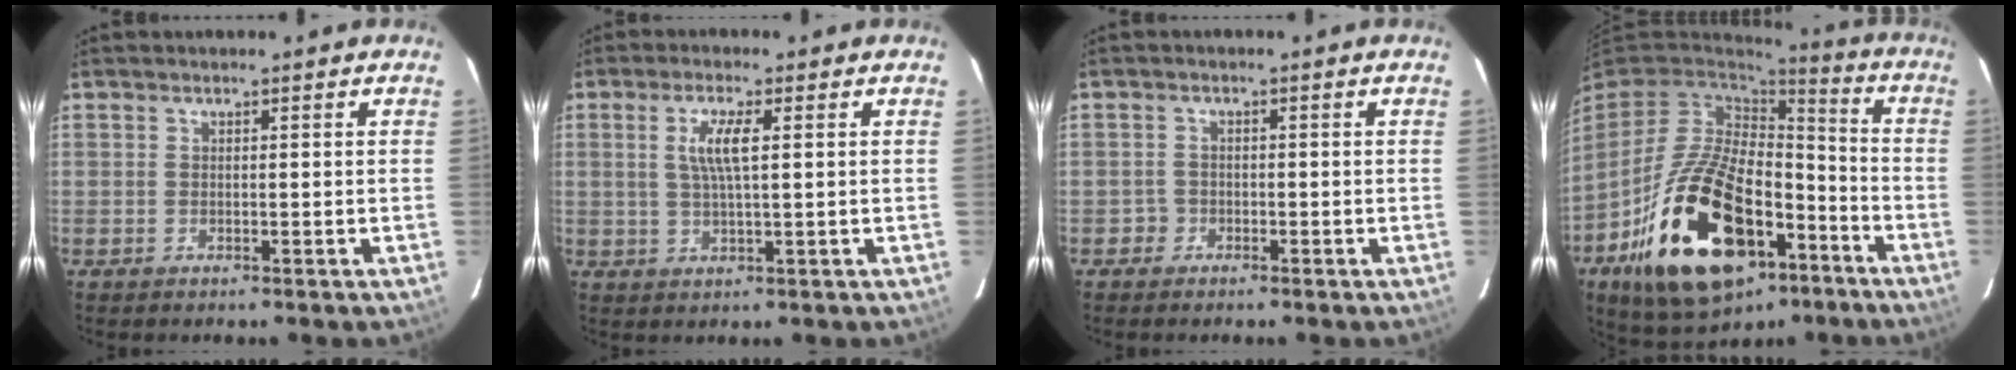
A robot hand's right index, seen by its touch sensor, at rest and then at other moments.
{"total": 5.1, "force": [1.2, 0.8, 4.8], "torque": [-0.094, 0.000, 0.023]}
{"total": 1.7, "force": [-1.1, 1.3, -0.2], "torque": [0.001, 0.007, -0.021]}
{"total": 28.1, "force": [-13.2, 14.7, 20.0], "torque": [-0.382, -0.006, -0.201]}